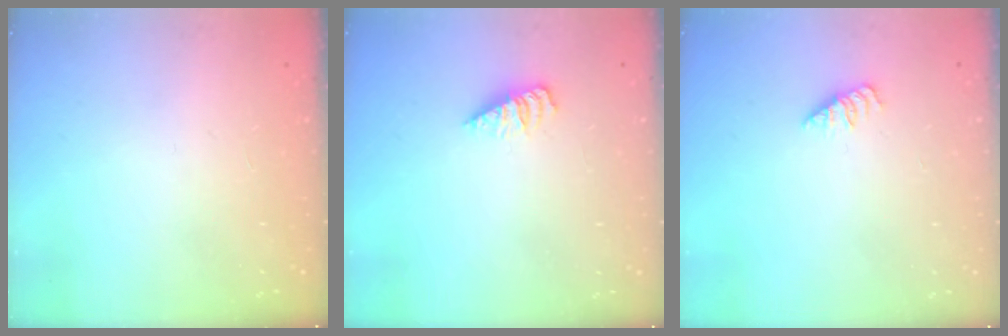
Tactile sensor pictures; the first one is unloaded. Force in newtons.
{"total": 1.8, "press": 1.7, "slide": 0.4}
{"total": 1.4, "press": 1.3, "slide": 0.3}